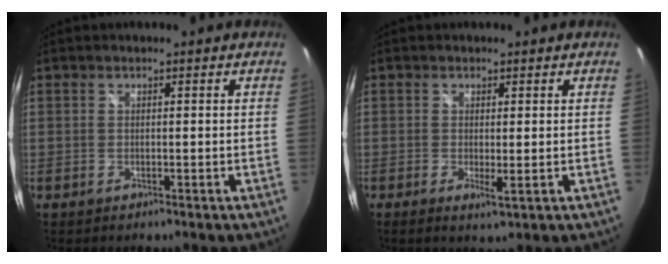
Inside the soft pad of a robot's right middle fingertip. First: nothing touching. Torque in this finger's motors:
{"motor_torque": [0.26, -0.26, 0.11, 0.03]}